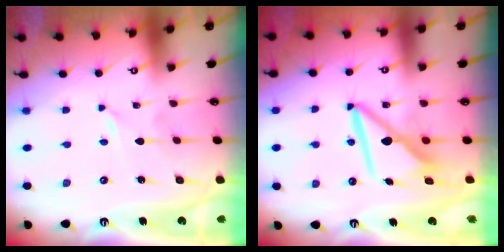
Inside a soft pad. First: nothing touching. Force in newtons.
{"total": 9.3, "press": 9.3, "slide": 0.9}